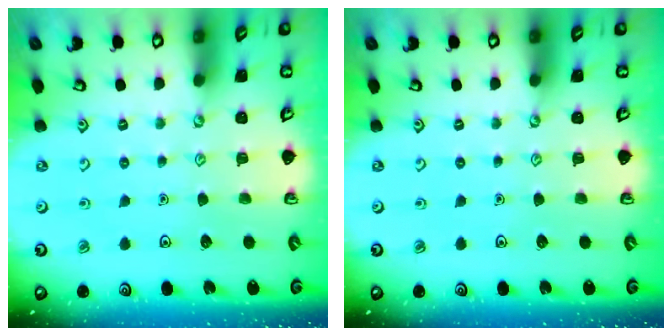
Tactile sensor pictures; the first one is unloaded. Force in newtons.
{"total": 0.0}